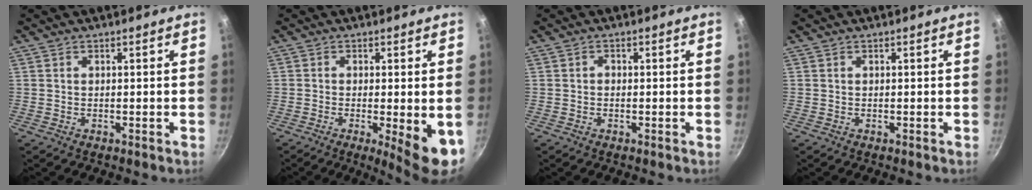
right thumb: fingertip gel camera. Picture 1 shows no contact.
{"total": 8.1, "force": [-2.0, 1.5, 7.7], "torque": [-0.103, -0.009, -0.022]}
{"total": 0.6, "force": [-0.2, 0.5, 0.3], "torque": [-0.004, 0.004, -0.004]}
{"total": 0.0}